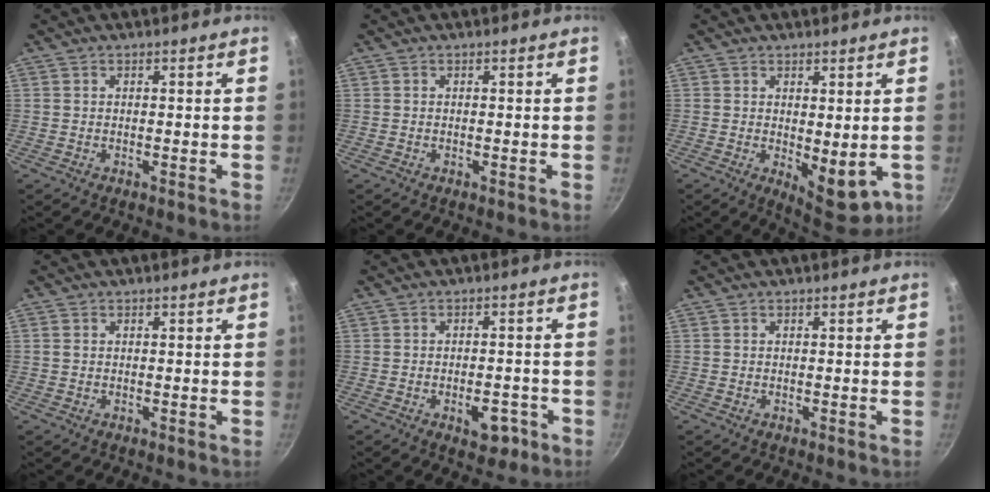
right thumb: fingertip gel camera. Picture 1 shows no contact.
{"total": 0.0}
{"total": 8.3, "force": [-0.2, 4.1, 7.2], "torque": [-0.077, -0.012, 0.012]}
{"total": 0.9, "force": [0.2, 0.6, 0.6], "torque": [-0.013, 0.001, 0.002]}
{"total": 5.5, "force": [-2.4, 3.2, 3.7], "torque": [-0.024, 0.017, -0.027]}
{"total": 0.0}